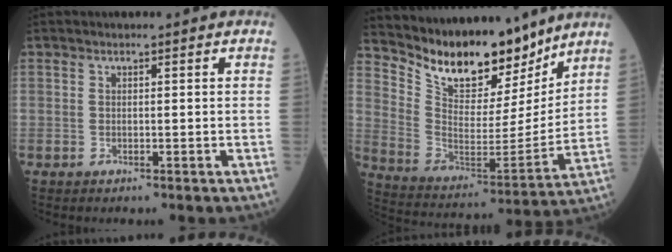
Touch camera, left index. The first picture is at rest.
{"total": 17.2, "force": [14.4, 5.9, 7.3], "torque": [-0.135, -0.019, 0.248]}